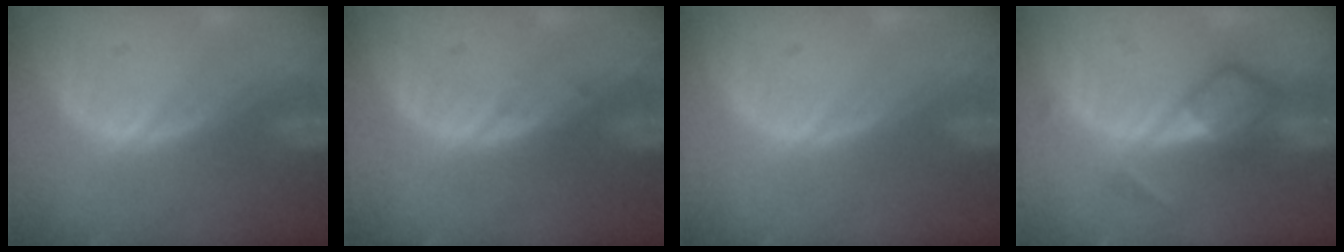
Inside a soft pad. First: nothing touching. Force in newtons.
{"total": 0.8, "press": 0.7, "slide": 0.3}
{"total": 0.0}
{"total": 6.0, "press": 5.2, "slide": 3.1}